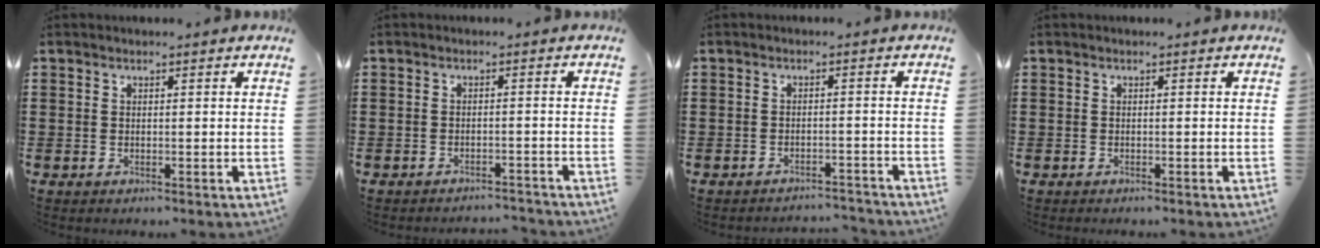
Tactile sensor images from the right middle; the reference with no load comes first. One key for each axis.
{"total": 1.9, "fx": -1.9, "fy": 0.1, "fz": 0.0, "tx": -0.006, "ty": 0.001, "tz": -0.041}
{"total": 2.3, "fx": -2.3, "fy": 0.1, "fz": 0.0, "tx": -0.005, "ty": 0.002, "tz": -0.048}
{"total": 0.0}